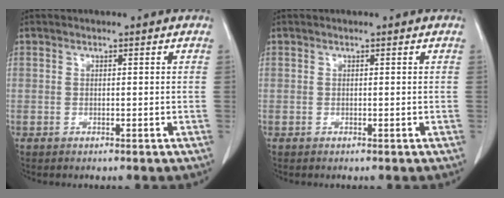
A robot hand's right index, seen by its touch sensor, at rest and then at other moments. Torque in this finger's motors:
{"motor_torque": [0.00, 0.00, 0.00, 0.00]}